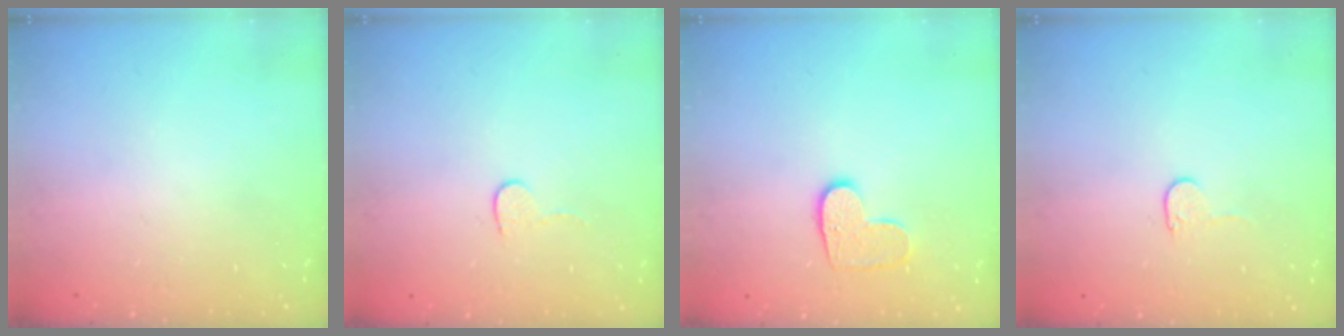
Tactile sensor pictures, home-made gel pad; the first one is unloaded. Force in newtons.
{"total": 4.0, "press": 4.0, "slide": 0.3}
{"total": 8.4, "press": 8.4, "slide": 0.4}
{"total": 3.8, "press": 3.8, "slide": 0.4}